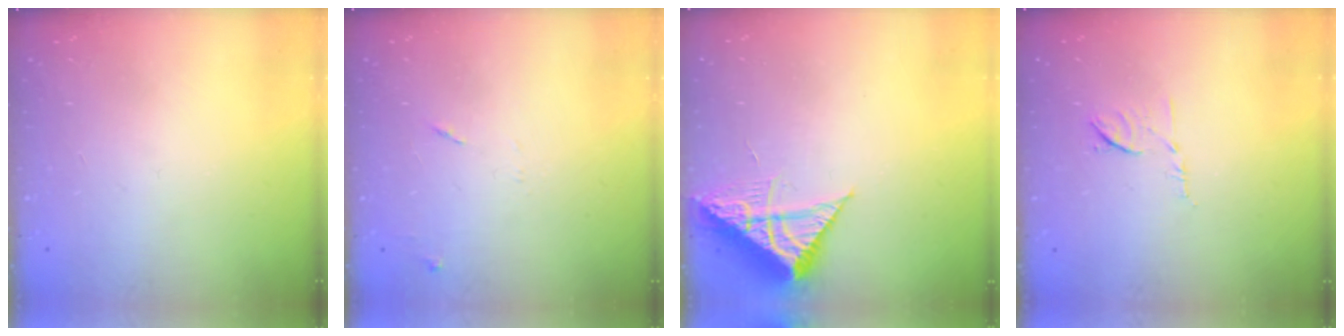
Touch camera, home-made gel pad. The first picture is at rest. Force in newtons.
{"total": 5.7, "press": 5.7, "slide": 0.7}
{"total": 8.8, "press": 8.8, "slide": 1.0}
{"total": 6.6, "press": 6.5, "slide": 0.9}